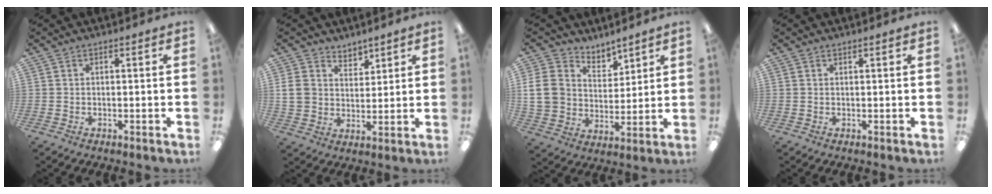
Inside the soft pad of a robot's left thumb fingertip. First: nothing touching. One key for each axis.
{"total": 7.4, "fx": 4.1, "fy": 6.0, "fz": 1.8, "tx": -0.042, "ty": -0.018, "tz": 0.081}
{"total": 10.8, "fx": 5.3, "fy": 8.7, "fz": 3.7, "tx": -0.082, "ty": -0.031, "tz": 0.107}
{"total": 0.5, "fx": 0.5, "fy": 0.1, "fz": 0.2, "tx": -0.005, "ty": 0.001, "tz": 0.008}